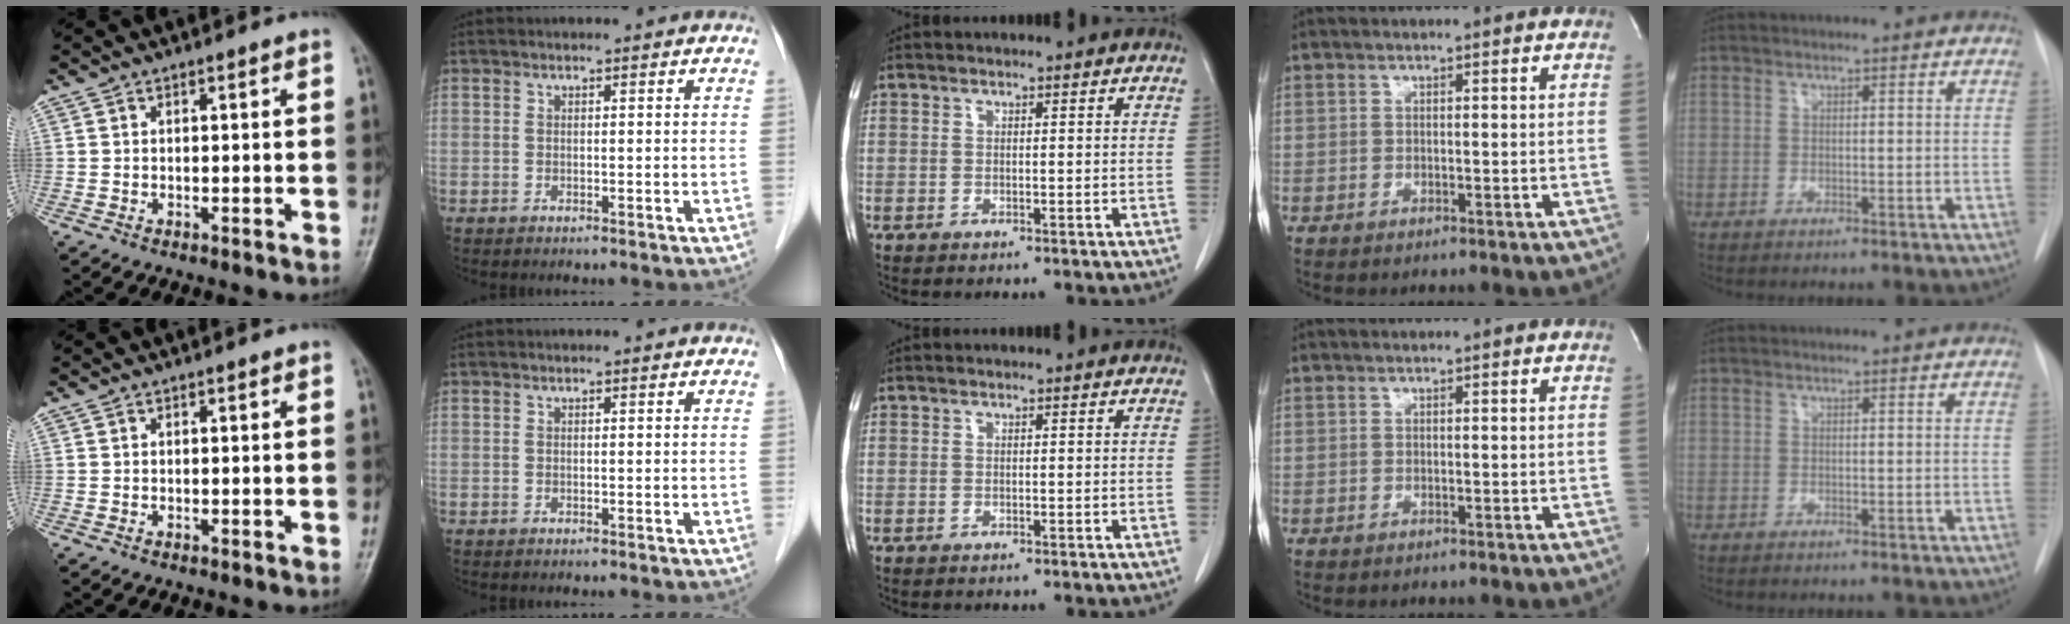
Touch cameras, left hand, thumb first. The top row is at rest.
{}